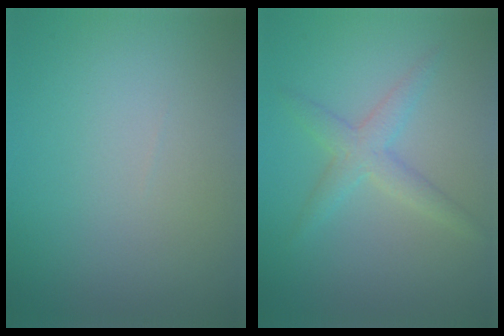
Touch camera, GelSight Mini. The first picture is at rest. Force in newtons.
{"total": 2.5, "press": 2.5, "slide": 0.1}